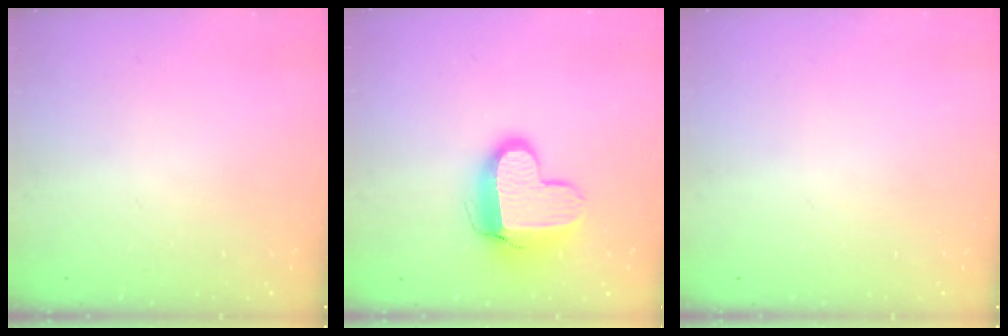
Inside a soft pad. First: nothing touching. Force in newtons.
{"total": 13.3, "press": 13.3, "slide": 0.9}
{"total": 0.0}